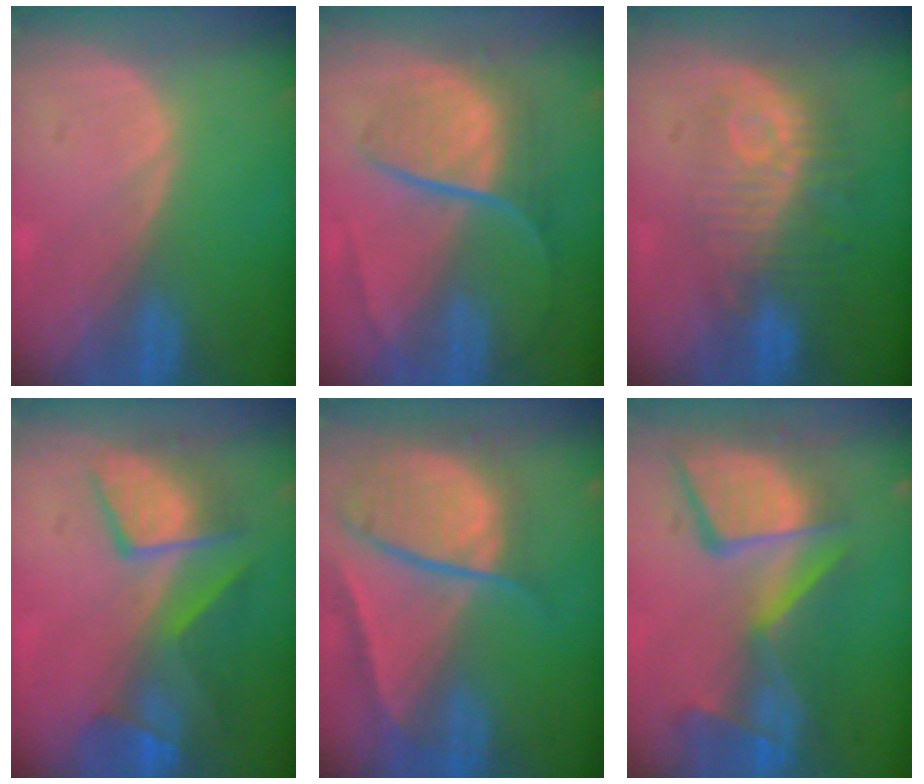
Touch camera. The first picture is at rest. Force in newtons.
{"total": 9.2, "press": 7.6, "slide": 5.2}
{"total": 9.8, "press": 8.8, "slide": 4.2}
{"total": 8.9, "press": 8.4, "slide": 2.9}
{"total": 10.3, "press": 8.7, "slide": 5.5}
{"total": 13.1, "press": 11.3, "slide": 6.6}